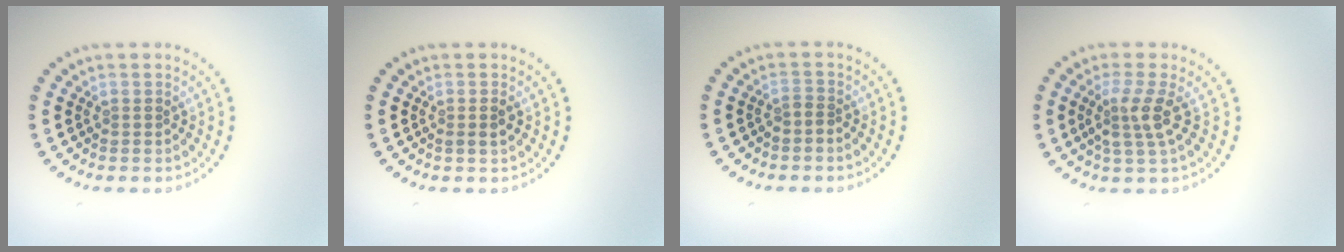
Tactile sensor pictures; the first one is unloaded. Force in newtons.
{"total": 1.1, "press": 1.0, "slide": 0.5}
{"total": 0.9, "press": 0.6, "slide": 0.7}
{"total": 2.7, "press": 2.1, "slide": 1.8}